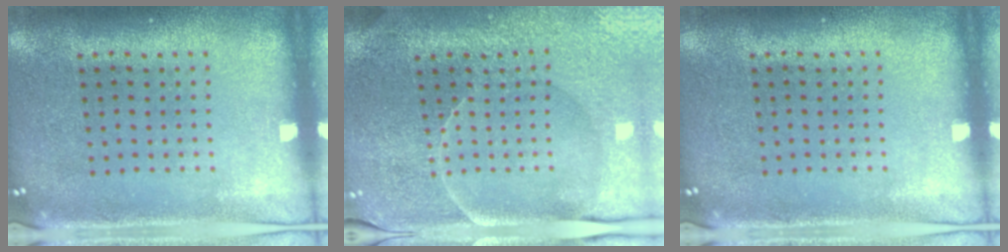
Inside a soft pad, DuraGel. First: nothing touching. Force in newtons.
{"total": 3.7, "press": 3.6, "slide": 1.0}
{"total": 0.0}